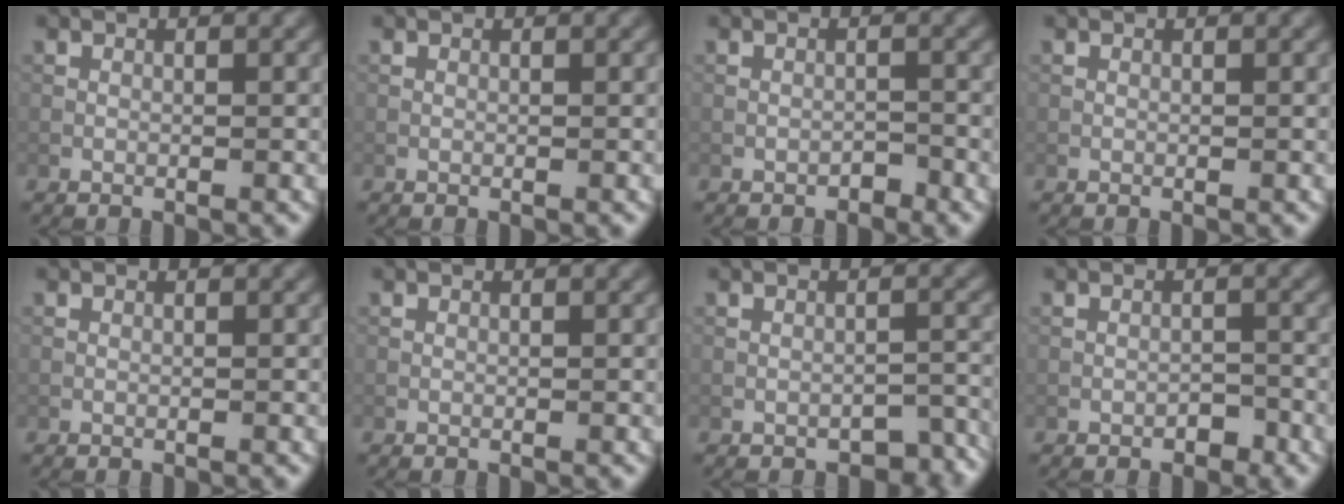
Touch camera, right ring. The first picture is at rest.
{"total": 0.0}
{"total": 0.9, "force": [-0.7, 0.4, 0.3], "torque": [-0.002, 0.002, -0.012]}
{"total": 0.0}
{"total": 0.0}
{"total": 0.0}
{"total": 2.5, "force": [-2.0, 1.1, 1.0], "torque": [-0.007, 0.000, -0.022]}
{"total": 1.2, "force": [-0.8, 0.6, 0.6], "torque": [-0.006, 0.003, -0.013]}